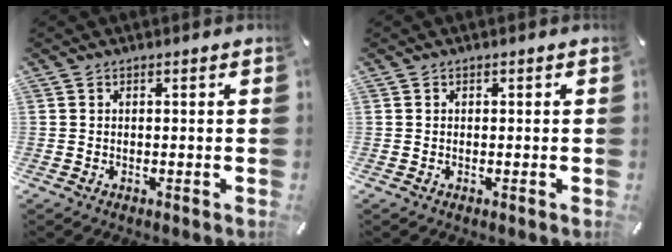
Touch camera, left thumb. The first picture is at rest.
{"total": 0.5, "force": [0.0, 0.5, 0.1], "torque": [0.000, 0.005, -0.001]}